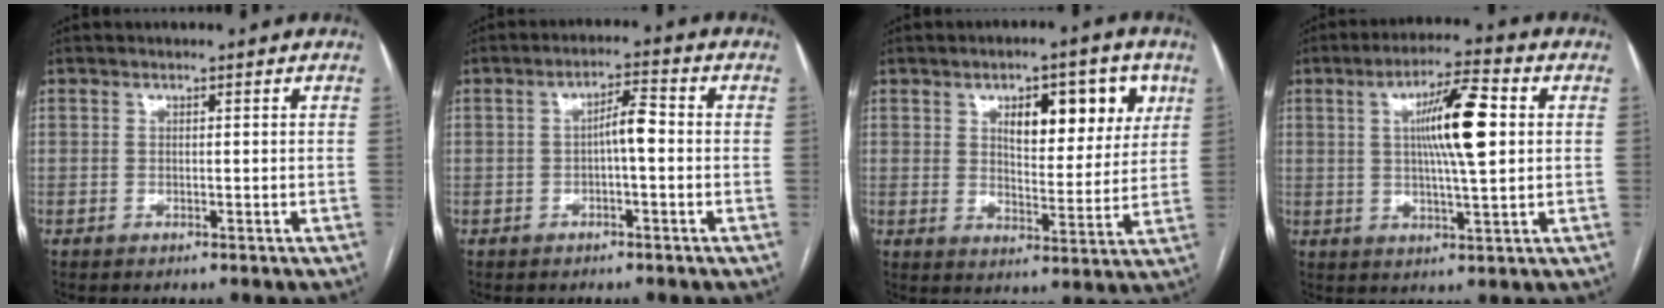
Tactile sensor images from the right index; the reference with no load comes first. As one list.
[{"total": 3.9, "force": [-0.5, 0.8, 3.8], "torque": [-0.062, 0.013, -0.007]}, {"total": 10.9, "force": [4.6, 4.4, 8.9], "torque": [-0.118, 0.010, 0.070]}, {"total": 10.8, "force": [1.9, 1.1, 10.6], "torque": [-0.181, 0.010, 0.031]}]